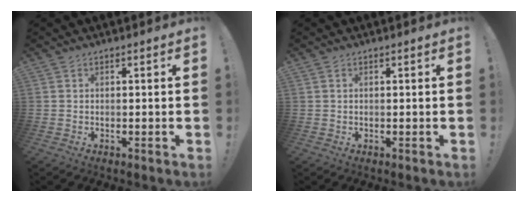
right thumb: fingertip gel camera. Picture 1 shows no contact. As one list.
[{"total": 0.0}]